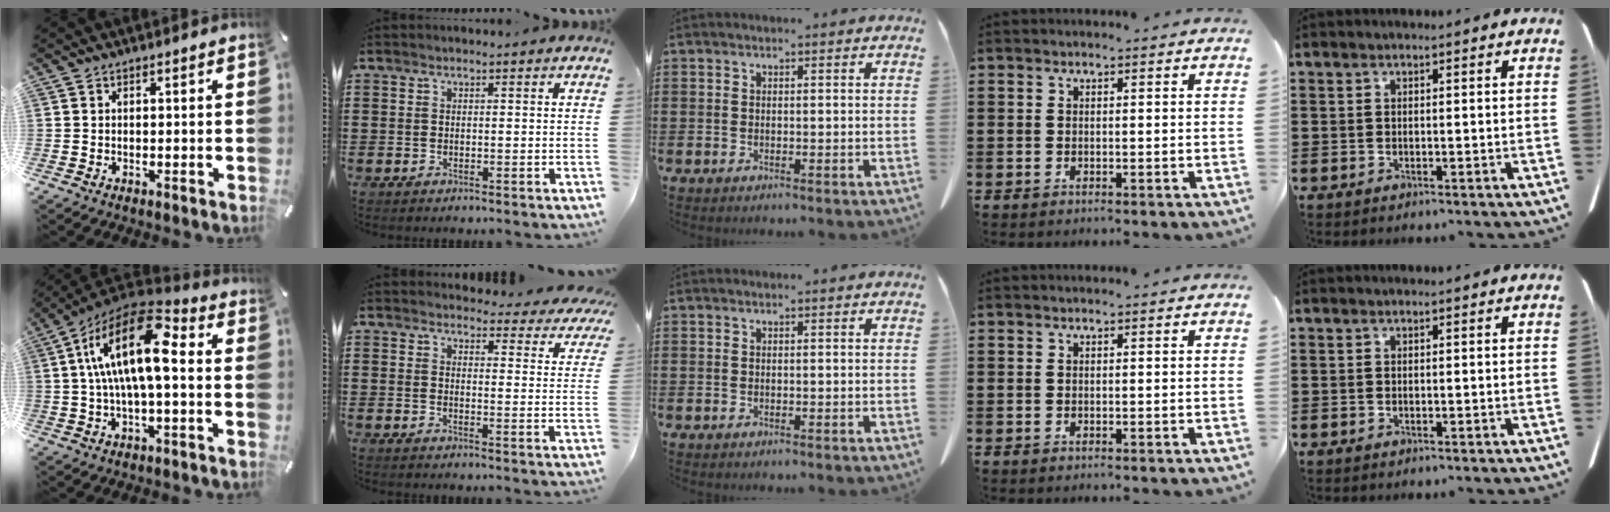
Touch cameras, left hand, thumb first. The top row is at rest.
{"thumb": {"total": 17.7, "force": [2.5, 7.4, 15.9], "torque": [-0.305, -0.012, 0.037]}, "index": {"total": 3.8, "force": [3.7, 0.5, 0.8], "torque": [-0.019, -0.026, 0.062]}}